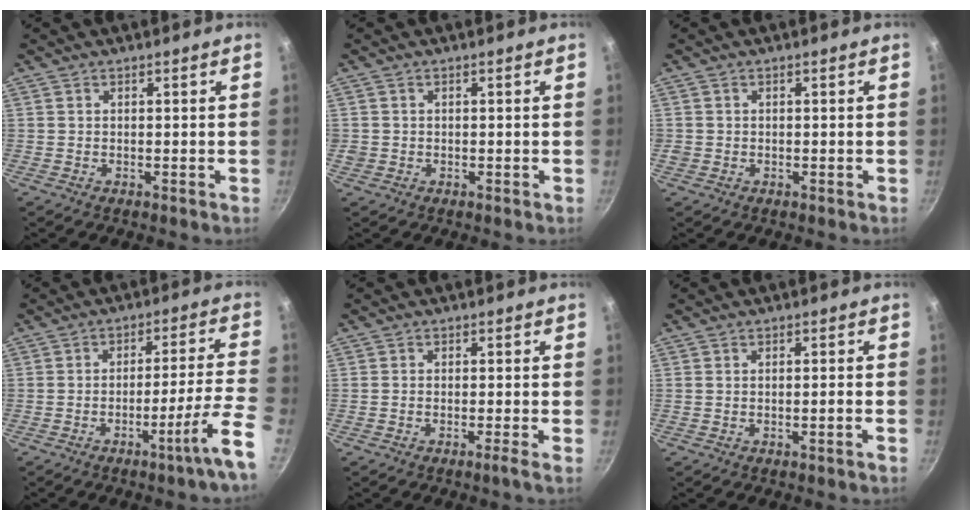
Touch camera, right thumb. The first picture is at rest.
{"total": 1.3, "force": [-0.1, 1.2, 0.4], "torque": [-0.009, 0.004, 0.001]}
{"total": 0.8, "force": [-0.1, 0.8, 0.2], "torque": [-0.007, 0.003, 0.001]}
{"total": 11.4, "force": [-5.7, -0.5, 9.9], "torque": [-0.133, 0.034, -0.086]}
{"total": 1.6, "force": [-1.1, -0.4, 1.1], "torque": [-0.032, 0.009, -0.021]}
{"total": 1.1, "force": [-0.7, -0.1, 0.9], "torque": [-0.025, 0.009, -0.008]}